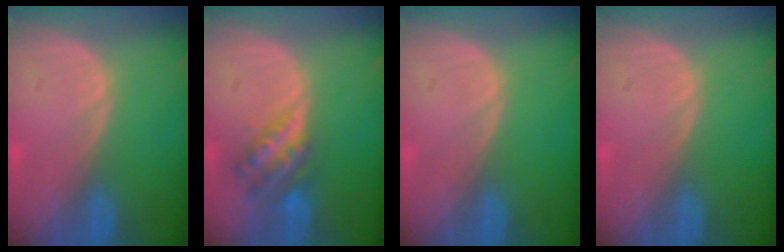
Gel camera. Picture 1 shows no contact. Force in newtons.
{"total": 6.1, "press": 5.3, "slide": 3.0}
{"total": 0.0}
{"total": 0.0}